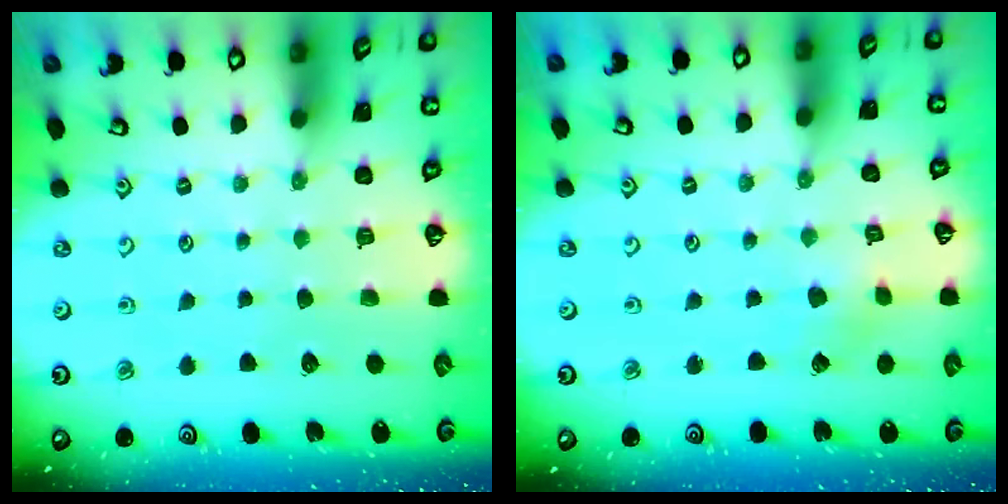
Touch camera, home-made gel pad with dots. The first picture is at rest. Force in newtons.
{"total": 1.8, "press": 1.8, "slide": 0.1}